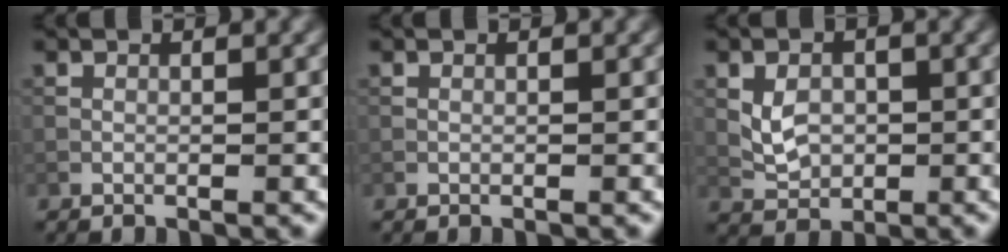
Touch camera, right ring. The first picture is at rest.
{"total": 0.0}
{"total": 2.6, "force": [0.2, 2.1, 1.5], "torque": [-0.033, -0.001, 0.007]}